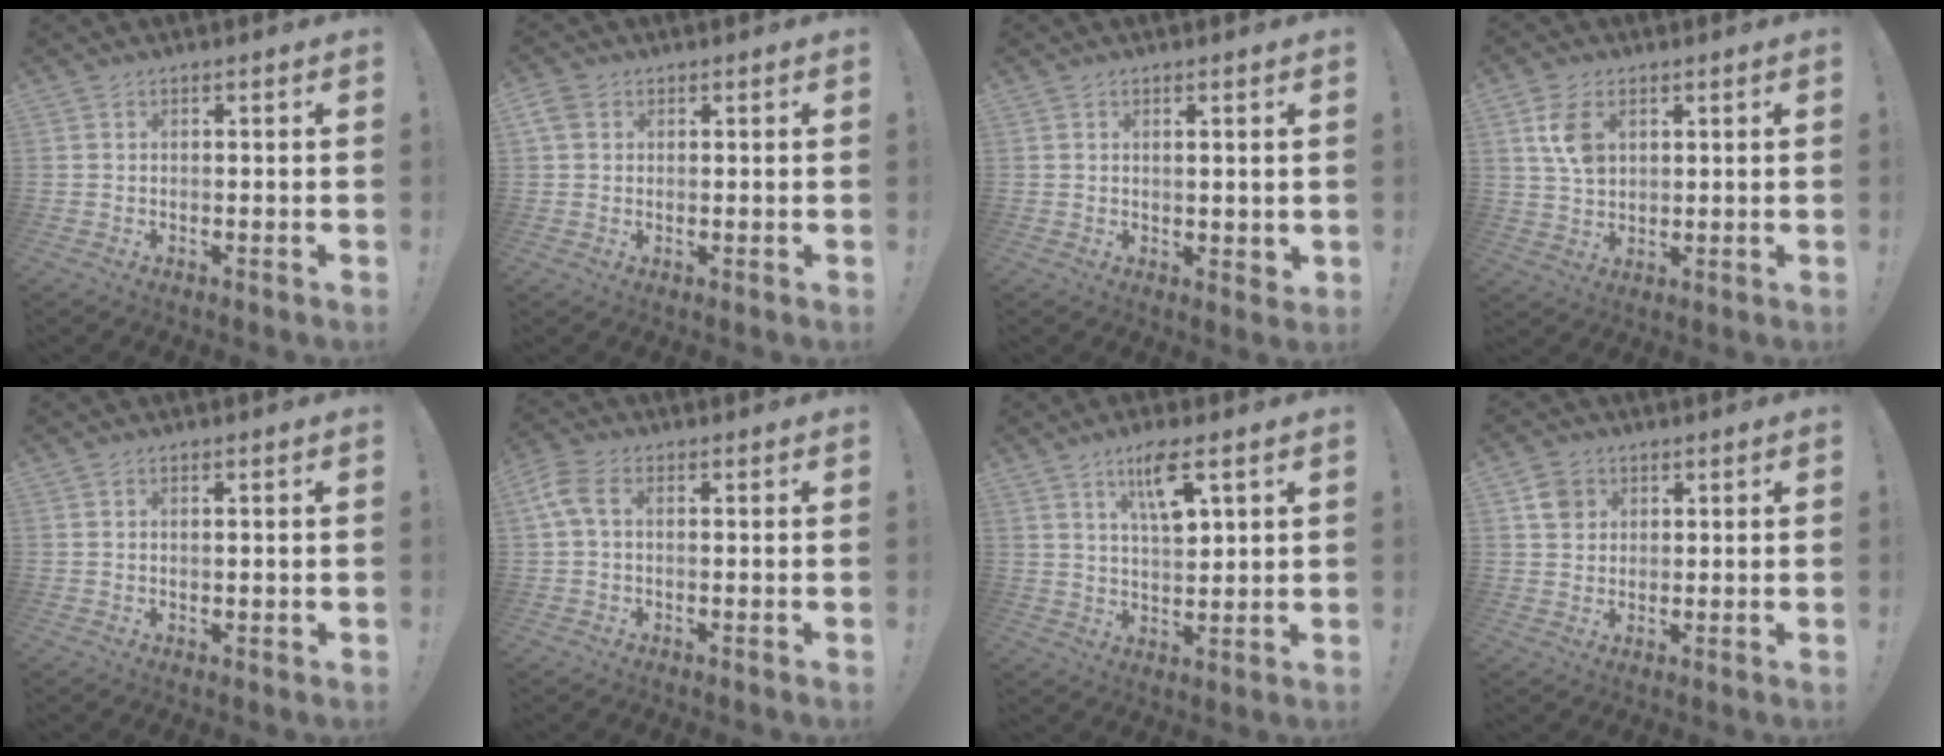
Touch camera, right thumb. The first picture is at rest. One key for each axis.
{"total": 3.6, "fx": 1.6, "fy": 2.9, "fz": 1.6, "tx": -0.032, "ty": 0.003, "tz": 0.033}
{"total": 2.3, "fx": 1.5, "fy": 1.1, "fz": 1.3, "tx": -0.012, "ty": -0.007, "tz": 0.026}
{"total": 8.2, "fx": 2.9, "fy": 5.6, "fz": 5.3, "tx": -0.088, "ty": -0.003, "tz": 0.056}
{"total": 0.7, "fx": 0.4, "fy": 0.0, "fz": 0.6, "tx": -0.006, "ty": -0.002, "tz": 0.005}
{"total": 5.3, "fx": 1.0, "fy": 2.9, "fz": 4.2, "tx": -0.091, "ty": 0.002, "tz": 0.021}
{"total": 9.8, "fx": 5.0, "fy": 2.9, "fz": 8.0, "tx": -0.132, "ty": -0.016, "tz": 0.081}
{"total": 5.5, "fx": 2.5, "fy": 4.5, "fz": 1.8, "tx": -0.023, "ty": -0.001, "tz": 0.048}